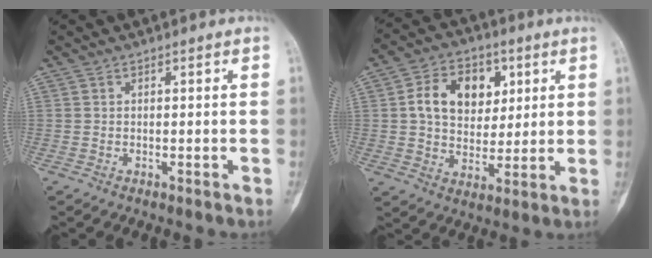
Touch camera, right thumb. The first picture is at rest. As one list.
[{"total": 12.7, "force": [3.3, 9.4, 7.9], "torque": [-0.092, -0.001, 0.056]}]